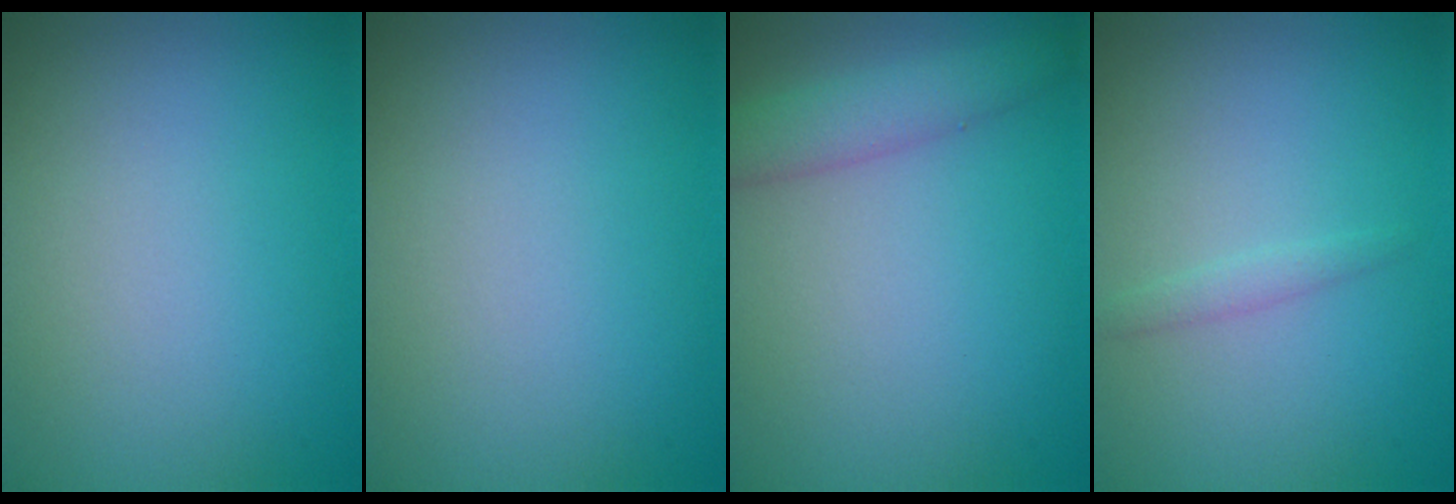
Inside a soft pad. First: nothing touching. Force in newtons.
{"total": 0.0}
{"total": 2.9, "press": 2.9, "slide": 0.1}
{"total": 0.9, "press": 0.9, "slide": 0.0}